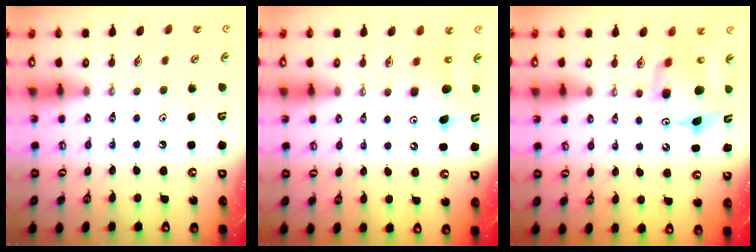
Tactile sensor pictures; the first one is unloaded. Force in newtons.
{"total": 9.1, "press": 9.1, "slide": 0.3}
{"total": 9.7, "press": 9.7, "slide": 0.8}